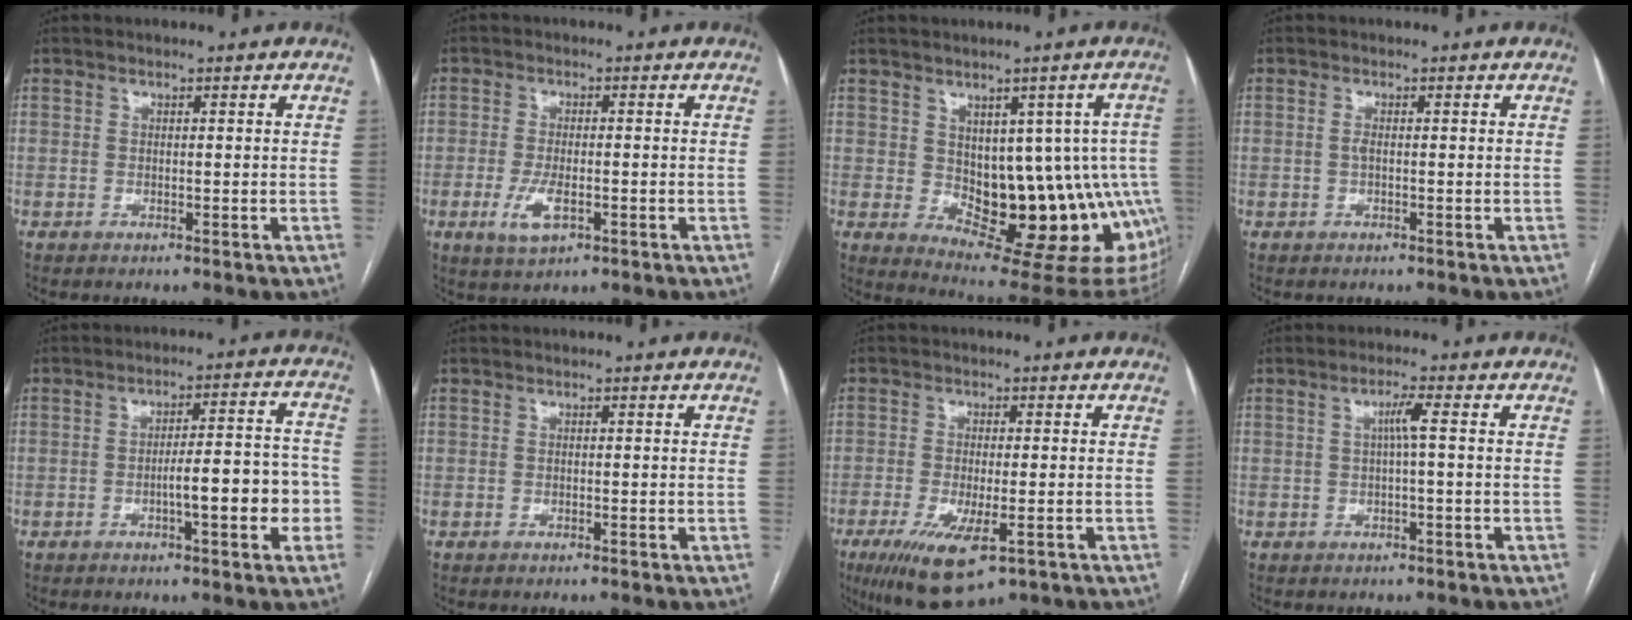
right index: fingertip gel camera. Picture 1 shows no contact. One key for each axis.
{"total": 4.7, "fx": -1.7, "fy": 1.8, "fz": 4.0, "tx": -0.084, "ty": -0.005, "tz": -0.025}
{"total": 16.5, "fx": -1.4, "fy": 8.0, "fz": 14.3, "tx": -0.121, "ty": 0.013, "tz": 0.005}
{"total": 1.1, "fx": 0.0, "fy": 0.2, "fz": 1.1, "tx": -0.024, "ty": 0.000, "tz": 0.000}
{"total": 9.2, "fx": -2.6, "fy": 1.8, "fz": 8.6, "tx": -0.115, "ty": 0.027, "tz": -0.033}
{"total": 0.0}
{"total": 9.8, "fx": -4.9, "fy": 2.8, "fz": 8.1, "tx": -0.145, "ty": -0.026, "tz": -0.074}
{"total": 2.4, "fx": 0.2, "fy": -0.4, "fz": 2.3, "tx": -0.042, "ty": 0.004, "tz": 0.005}